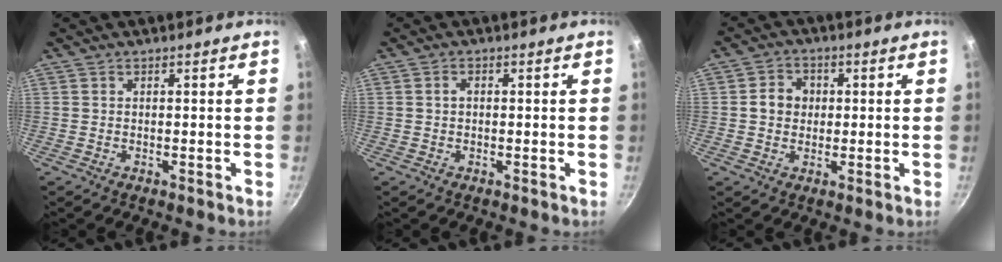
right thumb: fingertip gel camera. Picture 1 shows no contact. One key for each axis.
{"total": 1.3, "fx": 0.1, "fy": 0.9, "fz": 0.9, "tx": -0.014, "ty": 0.007, "tz": 0.001}
{"total": 5.1, "fx": 0.4, "fy": 4.5, "fz": 2.3, "tx": -0.012, "ty": 0.006, "tz": -0.002}